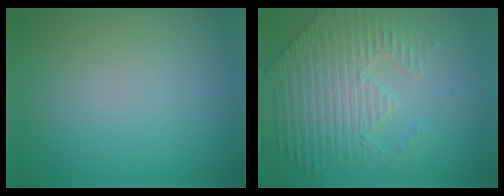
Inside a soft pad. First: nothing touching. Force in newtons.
{"total": 4.4, "press": 3.5, "slide": 2.6}